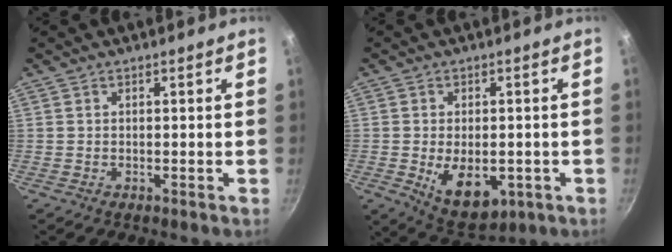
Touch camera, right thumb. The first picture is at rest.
{"total": 10.3, "force": [-2.3, 6.1, 7.9], "torque": [-0.097, -0.007, -0.016]}